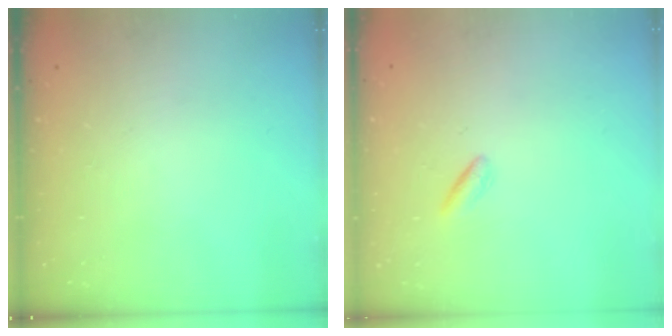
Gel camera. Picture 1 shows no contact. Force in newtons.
{"total": 0.7, "press": 0.4, "slide": 0.5}